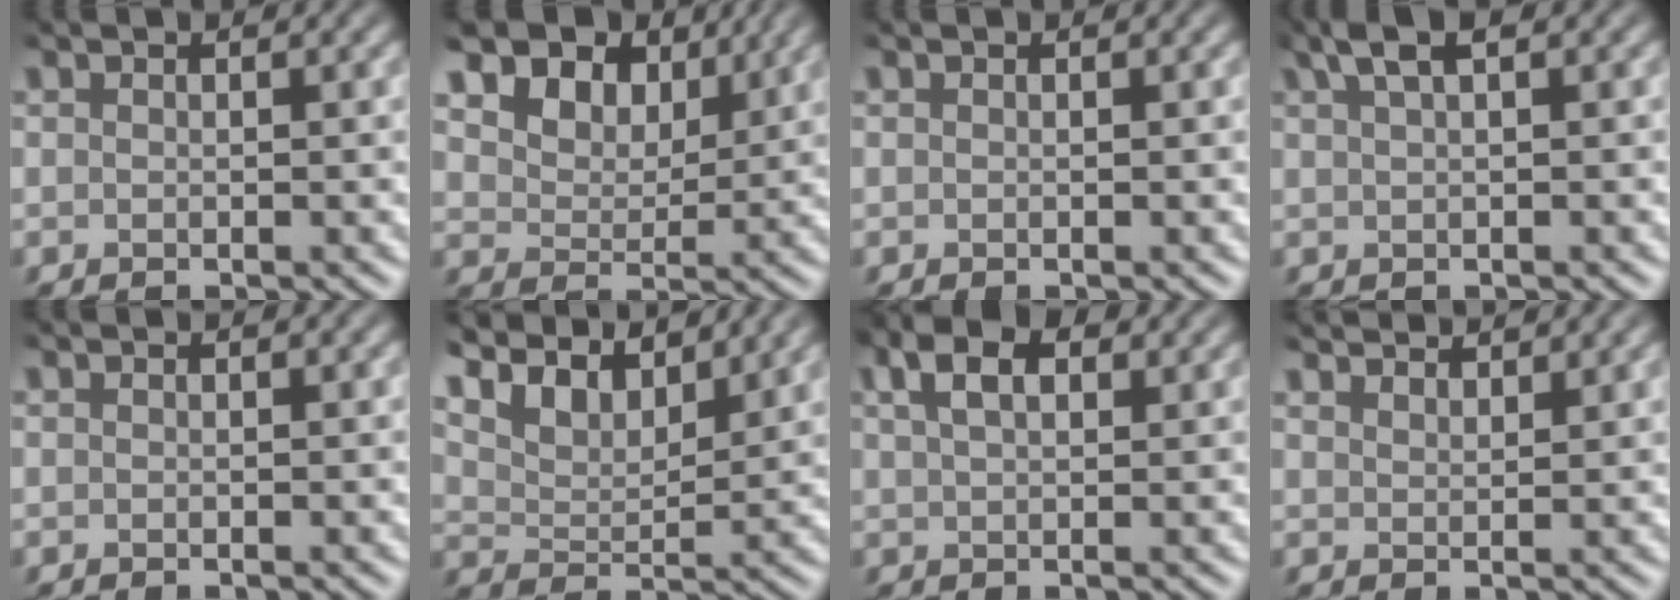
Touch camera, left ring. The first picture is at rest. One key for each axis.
{"total": 12.2, "fx": 7.2, "fy": 7.9, "fz": 5.9, "tx": -0.119, "ty": 0.025, "tz": 0.125}
{"total": 0.0}
{"total": 2.7, "fx": 1.5, "fy": 0.7, "fz": 2.2, "tx": -0.045, "ty": 0.011, "tz": 0.029}
{"total": 0.0}
{"total": 7.7, "fx": 6.6, "fy": 2.1, "fz": 3.3, "tx": -0.091, "ty": 0.006, "tz": 0.105}
{"total": 4.0, "fx": 1.7, "fy": 2.2, "fz": 2.8, "tx": -0.061, "ty": 0.011, "tz": 0.029}
{"total": 4.5, "fx": 4.3, "fy": 0.5, "fz": 1.3, "tx": -0.030, "ty": 0.007, "tz": 0.069}